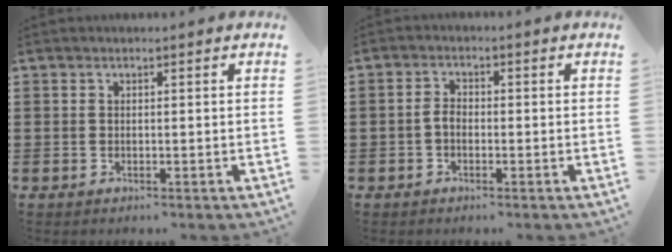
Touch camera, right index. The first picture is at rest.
{"total": 2.1, "force": [-0.7, 1.3, 1.6], "torque": [-0.039, 0.001, -0.016]}